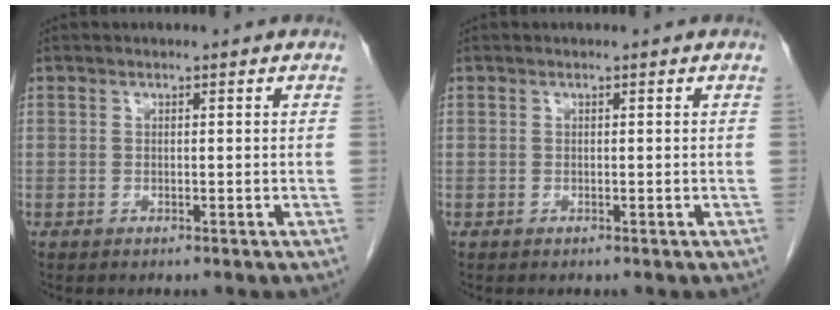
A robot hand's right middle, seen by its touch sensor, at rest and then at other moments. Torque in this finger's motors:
{"motor_torque": [0.00, 0.00, 0.00, 0.00]}